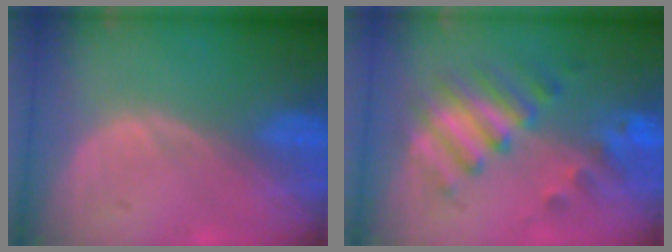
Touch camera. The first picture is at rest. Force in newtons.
{"total": 7.6, "press": 7.5, "slide": 1.4}